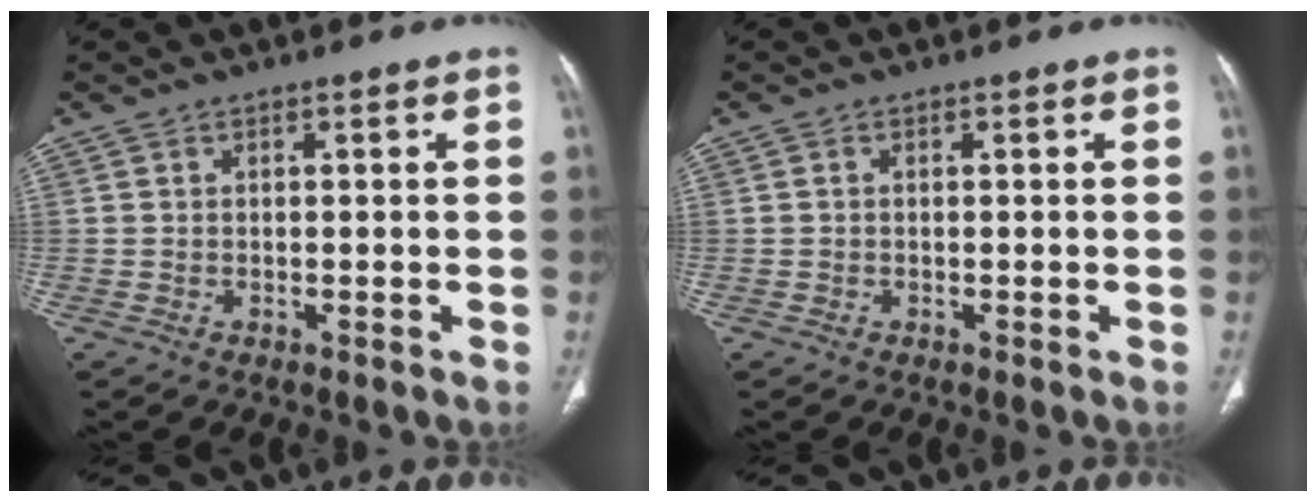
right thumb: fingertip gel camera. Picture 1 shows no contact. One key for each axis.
{"total": 0.0}